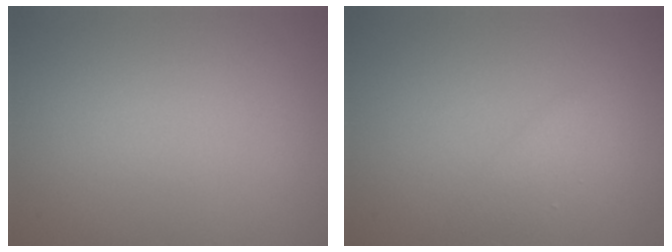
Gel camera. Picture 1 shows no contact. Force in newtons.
{"total": 1.4, "press": 1.4, "slide": 0.1}